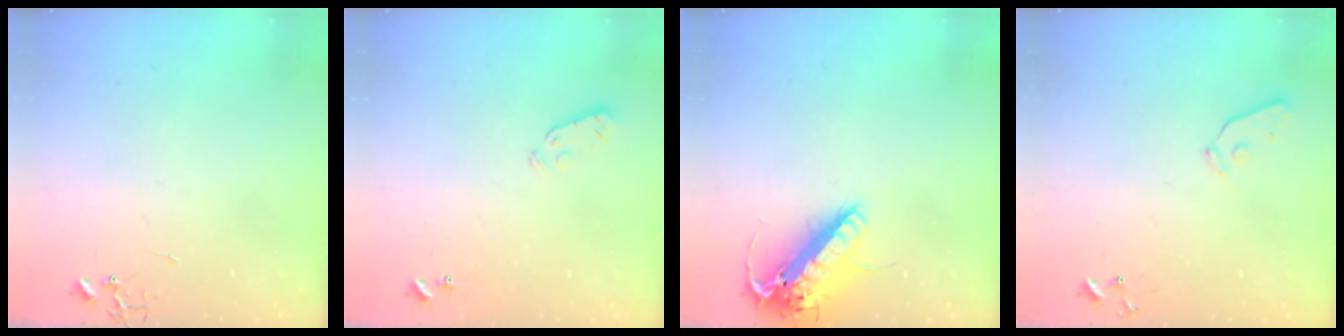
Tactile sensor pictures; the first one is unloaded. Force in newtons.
{"total": 3.0, "press": 2.9, "slide": 0.7}
{"total": 17.1, "press": 16.8, "slide": 3.3}
{"total": 6.2, "press": 6.1, "slide": 0.7}